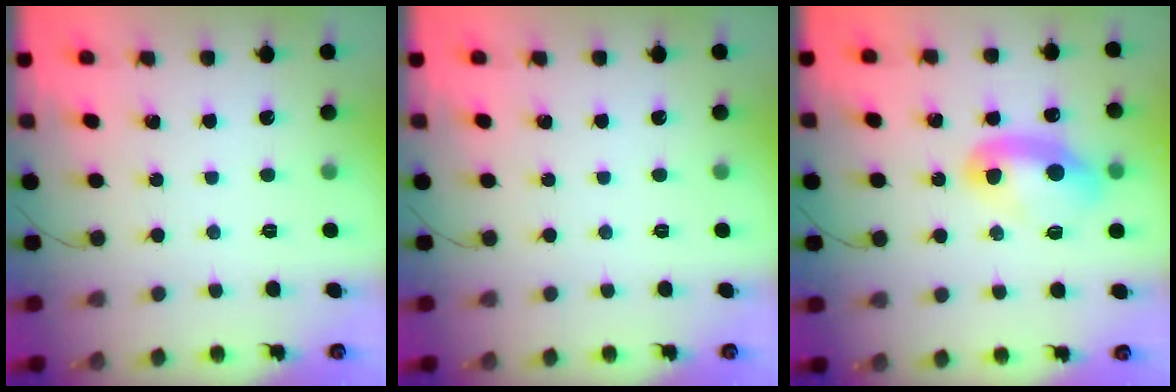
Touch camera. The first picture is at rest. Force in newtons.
{"total": 0.0}
{"total": 10.4, "press": 10.3, "slide": 1.0}